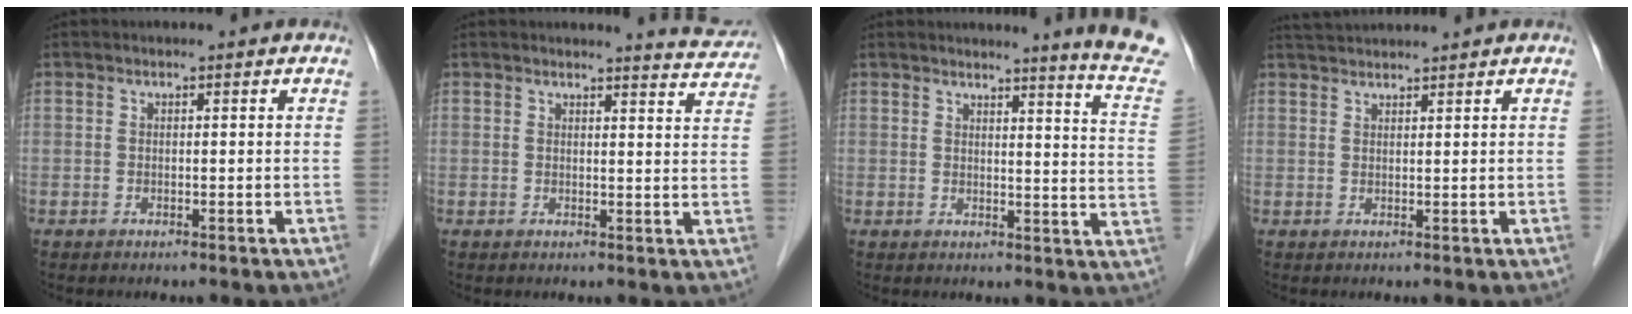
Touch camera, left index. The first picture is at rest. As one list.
[{"total": 5.3, "force": [5.3, 0.1, 0.1], "torque": [-0.004, -0.027, 0.042]}, {"total": 10.4, "force": [9.7, -1.8, 3.3], "torque": [-0.036, -0.090, 0.088]}, {"total": 4.6, "force": [4.5, -0.4, 1.1], "torque": [-0.018, 0.035, 0.079]}]